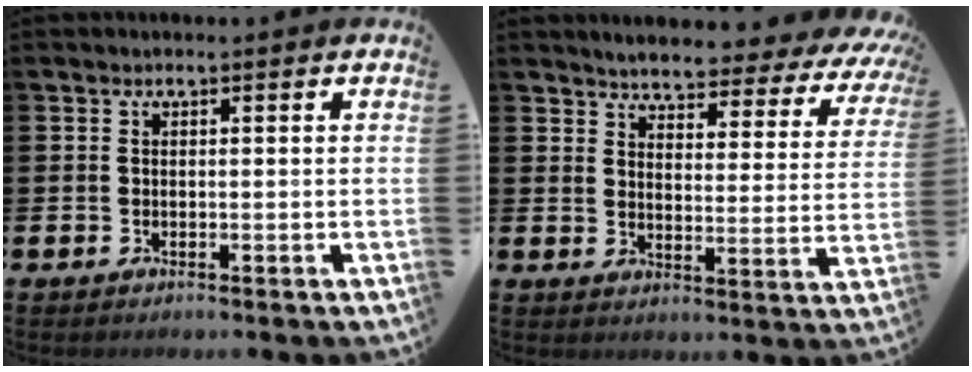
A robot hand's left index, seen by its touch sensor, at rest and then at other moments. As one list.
[{"total": 4.3, "force": [4.0, 0.6, 1.2], "torque": [-0.039, -0.040, 0.061]}]